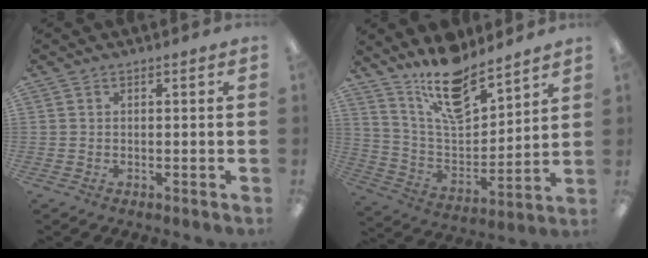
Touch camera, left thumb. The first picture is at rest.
{"total": 15.5, "force": [12.4, 5.2, 7.6], "torque": [-0.140, -0.080, 0.218]}